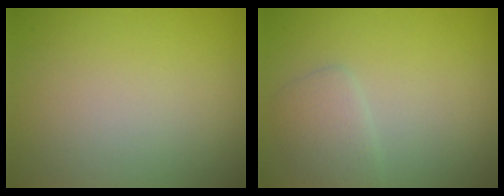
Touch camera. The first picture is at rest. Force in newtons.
{"total": 1.9, "press": 1.9, "slide": 0.0}